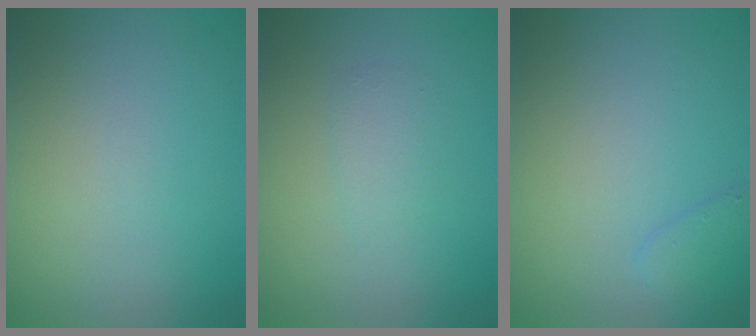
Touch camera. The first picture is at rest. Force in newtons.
{"total": 1.3, "press": 1.3, "slide": 0.0}
{"total": 1.5, "press": 1.5, "slide": 0.1}